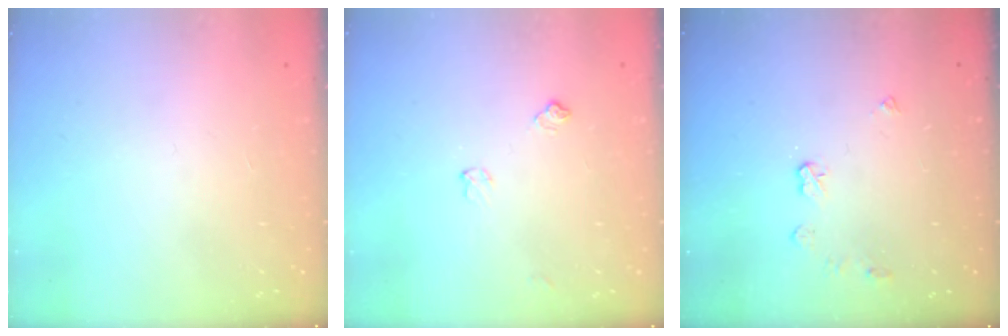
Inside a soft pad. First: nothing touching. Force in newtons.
{"total": 5.2, "press": 5.2, "slide": 0.7}
{"total": 5.6, "press": 5.6, "slide": 0.2}